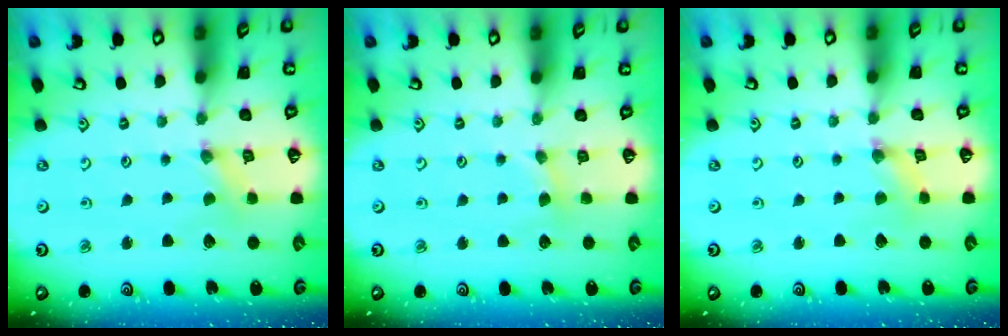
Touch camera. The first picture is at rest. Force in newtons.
{"total": 1.9, "press": 1.8, "slide": 0.4}
{"total": 1.0, "press": 1.0, "slide": 0.3}